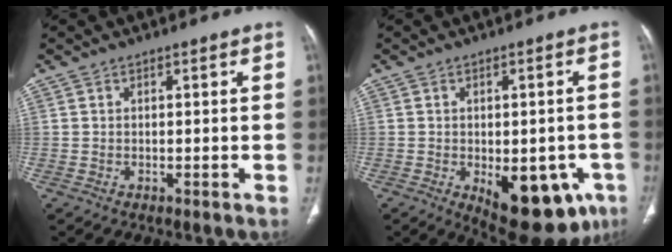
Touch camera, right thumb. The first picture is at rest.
{"total": 16.2, "force": [-6.4, 8.2, 12.3], "torque": [-0.117, 0.006, -0.066]}